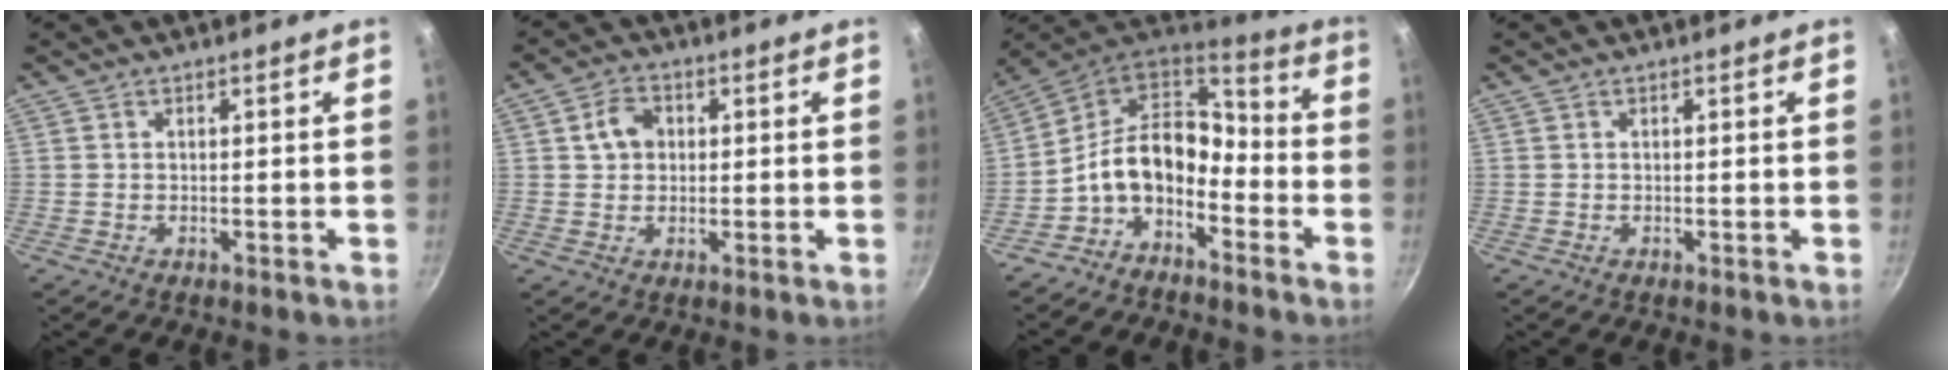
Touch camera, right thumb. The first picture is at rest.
{"total": 4.9, "force": [1.0, 3.8, 2.8], "torque": [-0.036, 0.006, 0.015]}
{"total": 12.1, "force": [-4.9, 7.8, 7.9], "torque": [-0.104, 0.093, -0.101]}
{"total": 0.0}